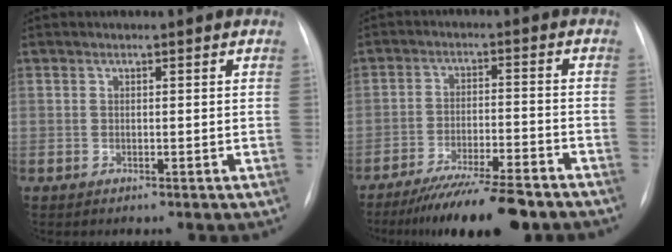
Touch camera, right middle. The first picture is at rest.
{"total": 12.9, "force": [-10.6, 0.9, 7.2], "torque": [-0.112, -0.025, -0.169]}